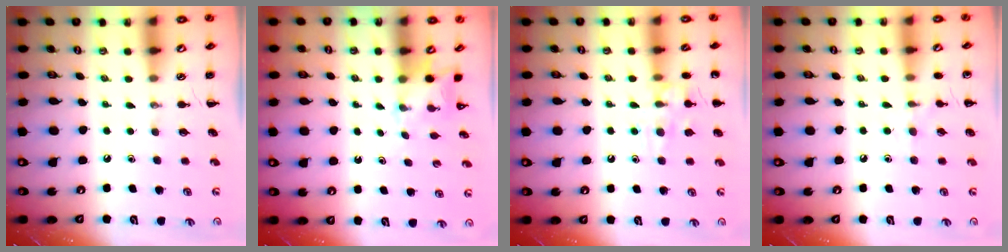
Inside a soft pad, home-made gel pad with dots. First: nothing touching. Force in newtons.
{"total": 2.2, "press": 2.1, "slide": 0.7}
{"total": 10.5, "press": 10.5, "slide": 1.0}
{"total": 6.7, "press": 6.4, "slide": 1.9}